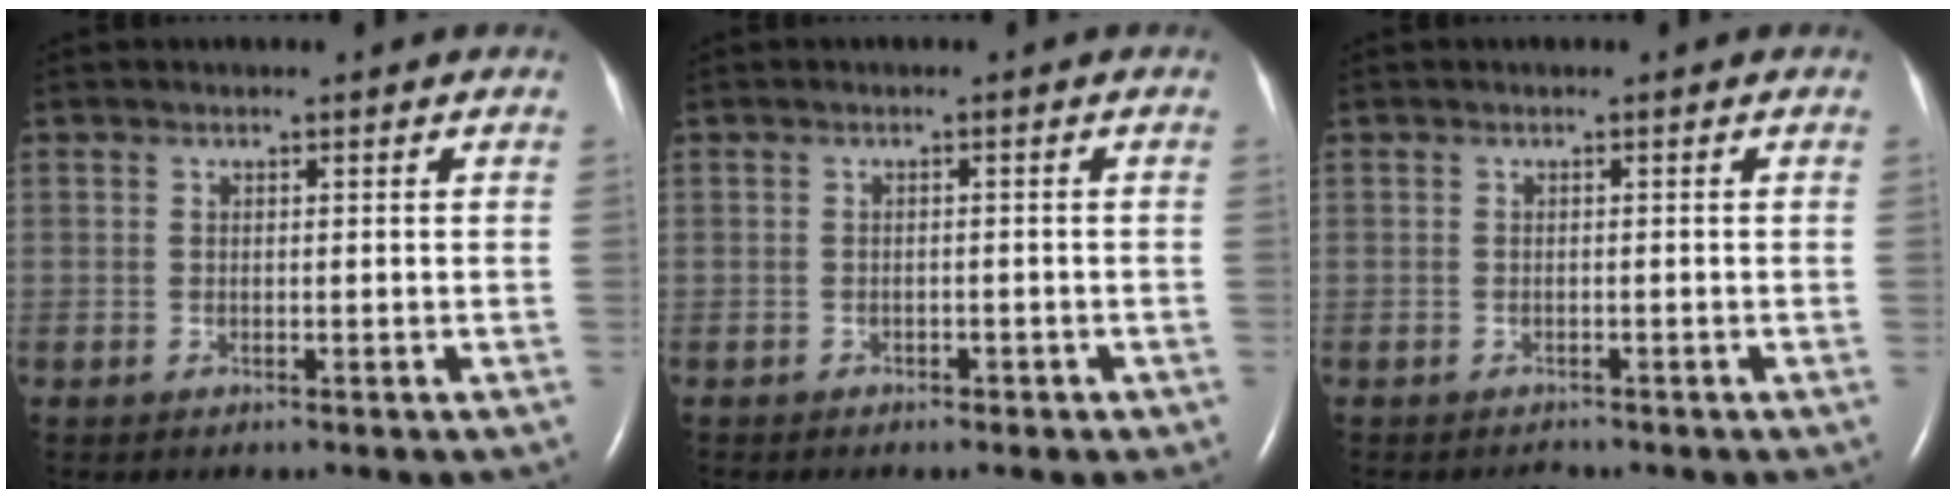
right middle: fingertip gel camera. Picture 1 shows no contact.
{"total": 1.4, "force": [-0.9, 0.8, 0.7], "torque": [-0.019, 0.001, -0.004]}
{"total": 0.5, "force": [-0.5, 0.0, -0.1], "torque": [-0.003, -0.004, -0.009]}